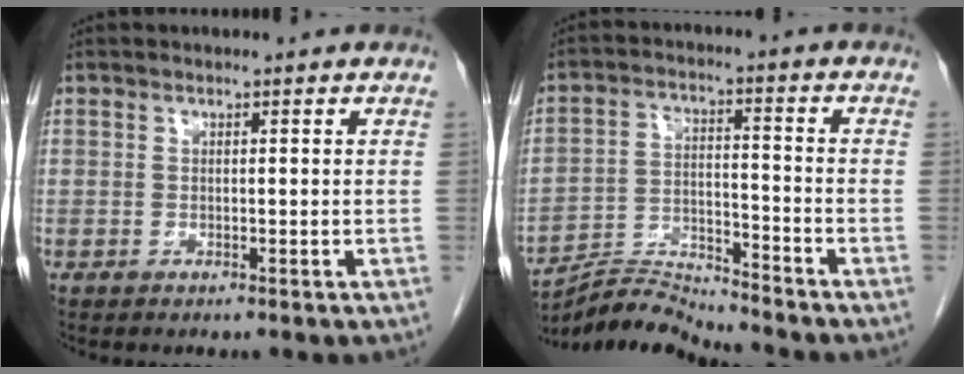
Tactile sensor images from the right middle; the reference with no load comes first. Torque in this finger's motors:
{"motor_torque": [-0.13, -0.28, -0.09, -0.02]}